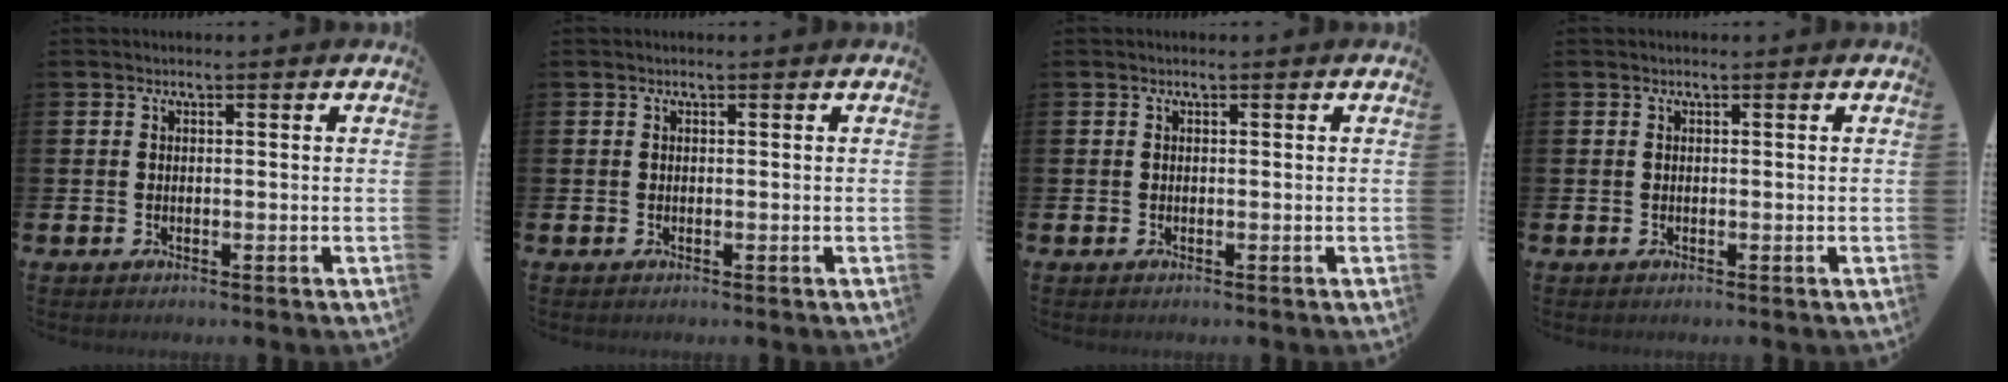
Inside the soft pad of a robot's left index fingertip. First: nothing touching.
{"total": 0.0}
{"total": 0.0}
{"total": 0.0}